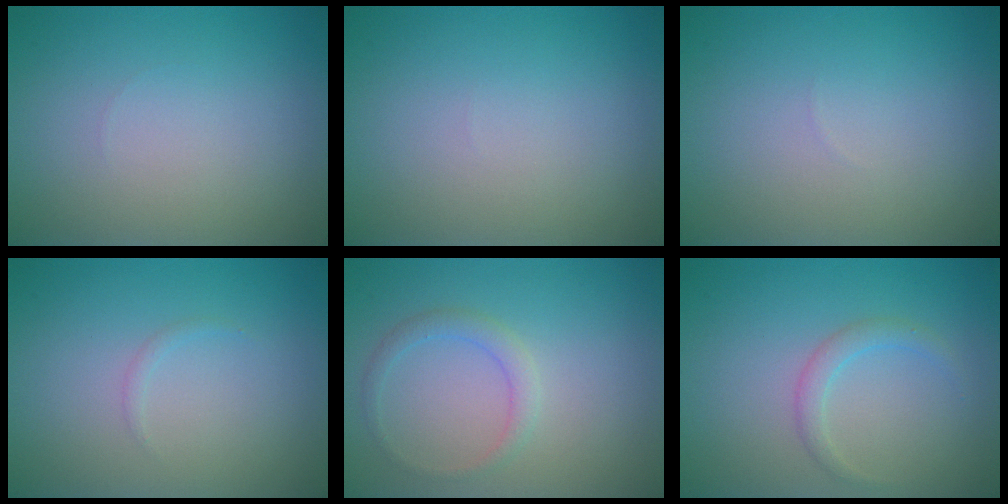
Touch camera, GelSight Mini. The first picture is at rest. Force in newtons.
{"total": 0.0}
{"total": 0.0}
{"total": 0.5, "press": 0.5, "slide": 0.0}
{"total": 1.6, "press": 1.6, "slide": 0.2}
{"total": 1.5, "press": 1.5, "slide": 0.1}